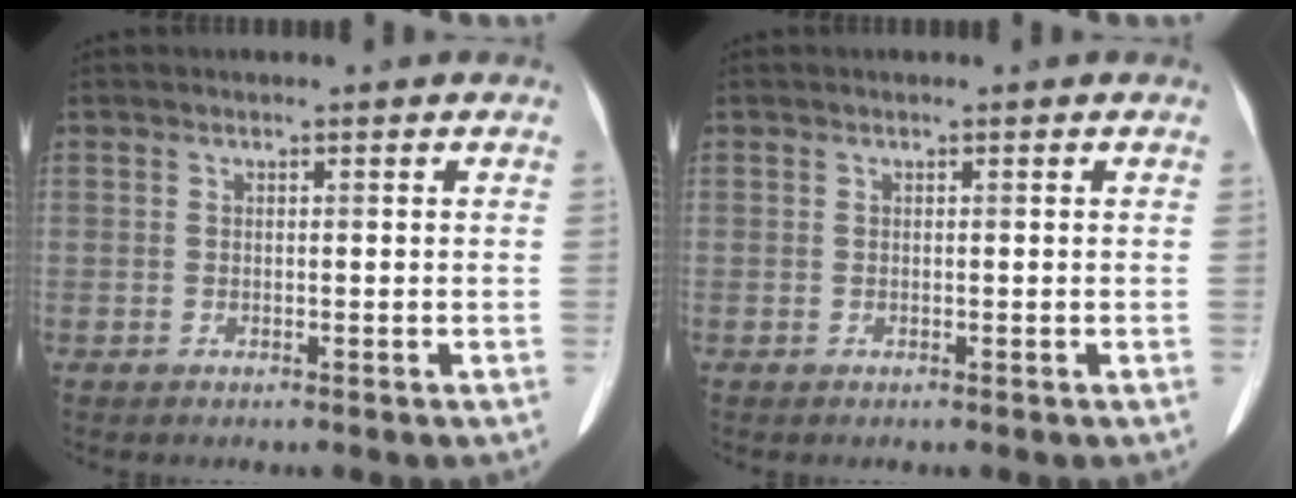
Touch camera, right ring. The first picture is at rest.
{"total": 0.0}